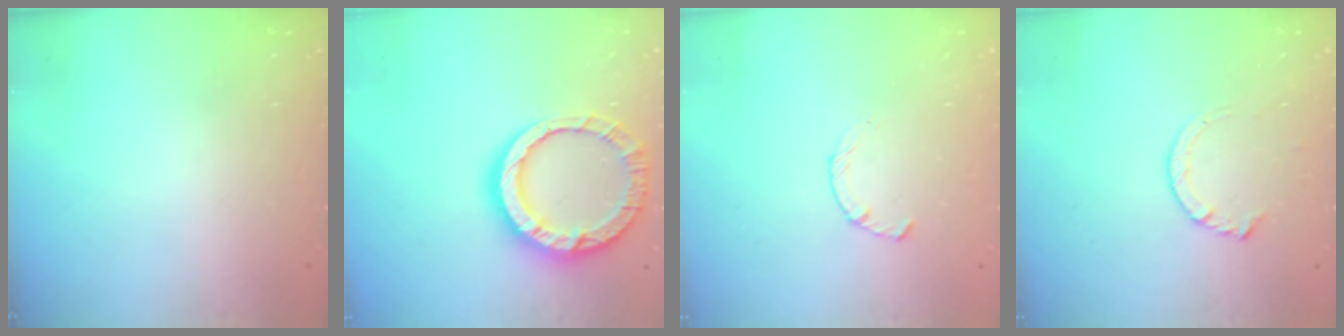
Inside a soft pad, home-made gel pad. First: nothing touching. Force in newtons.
{"total": 14.0, "press": 13.9, "slide": 1.4}
{"total": 2.4, "press": 2.3, "slide": 0.4}
{"total": 4.4, "press": 4.4, "slide": 0.5}